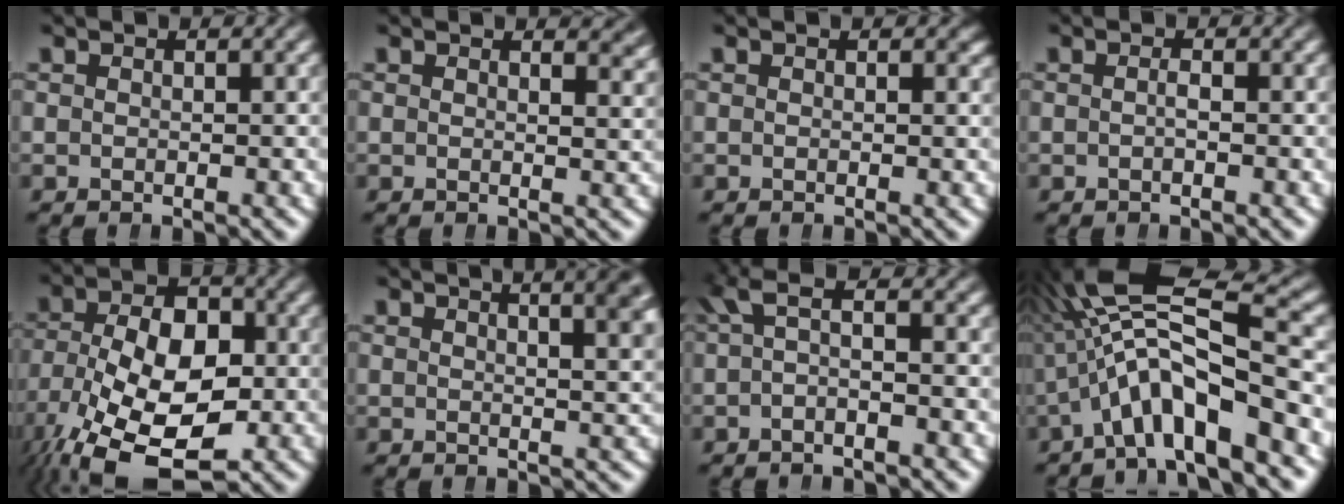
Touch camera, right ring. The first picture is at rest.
{"total": 2.6, "force": [2.0, 0.5, 1.5], "torque": [-0.004, -0.002, 0.026]}
{"total": 0.5, "force": [0.4, 0.2, 0.3], "torque": [0.001, 0.001, 0.003]}
{"total": 0.7, "force": [-0.2, -0.1, 0.7], "torque": [-0.007, 0.002, -0.004]}
{"total": 12.0, "force": [-2.6, 7.7, 8.9], "torque": [-0.161, -0.046, -0.019]}
{"total": 6.2, "force": [3.2, 1.4, 5.1], "torque": [-0.037, 0.014, 0.045]}
{"total": 3.5, "force": [1.2, 0.9, 3.1], "torque": [-0.047, 0.021, 0.009]}
{"total": 9.3, "force": [1.4, 4.0, 8.2], "torque": [-0.151, 0.001, 0.024]}